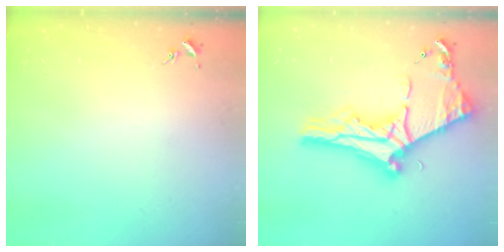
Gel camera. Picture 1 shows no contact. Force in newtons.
{"total": 11.3, "press": 11.3, "slide": 0.9}